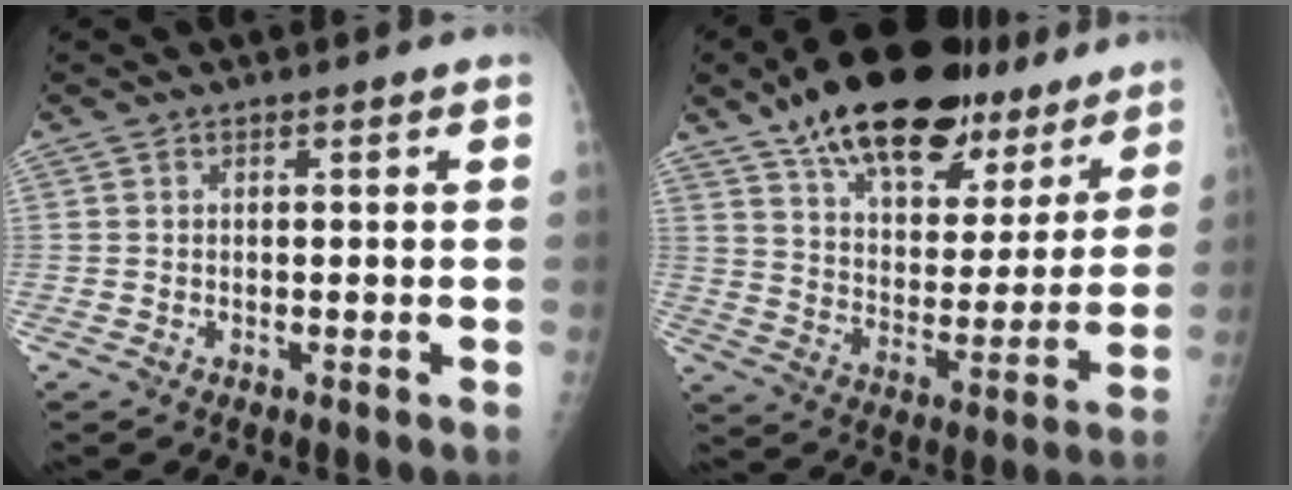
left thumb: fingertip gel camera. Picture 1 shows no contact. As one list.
[{"total": 25.4, "force": [18.2, 11.6, 13.4], "torque": [-0.174, -0.057, 0.286]}]